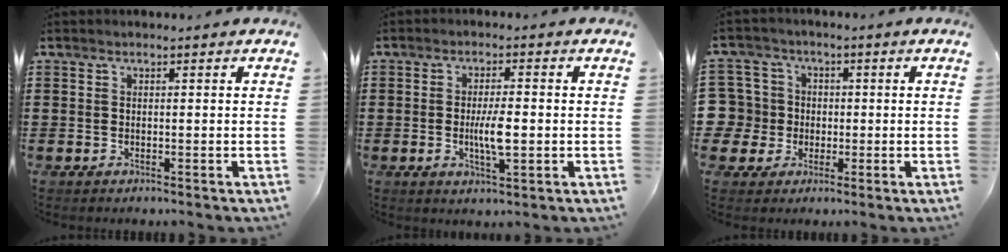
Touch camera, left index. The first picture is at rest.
{"total": 5.0, "force": [-0.5, 1.2, 4.8], "torque": [-0.091, 0.000, -0.012]}
{"total": 6.4, "force": [-0.5, 6.3, 1.0], "torque": [-0.066, 0.008, -0.013]}